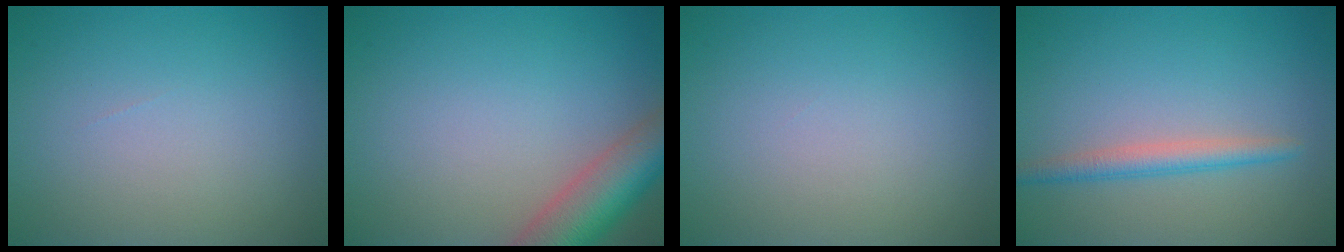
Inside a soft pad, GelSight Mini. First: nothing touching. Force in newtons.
{"total": 6.7, "press": 6.7, "slide": 0.4}
{"total": 0.0}
{"total": 2.3, "press": 2.3, "slide": 0.1}